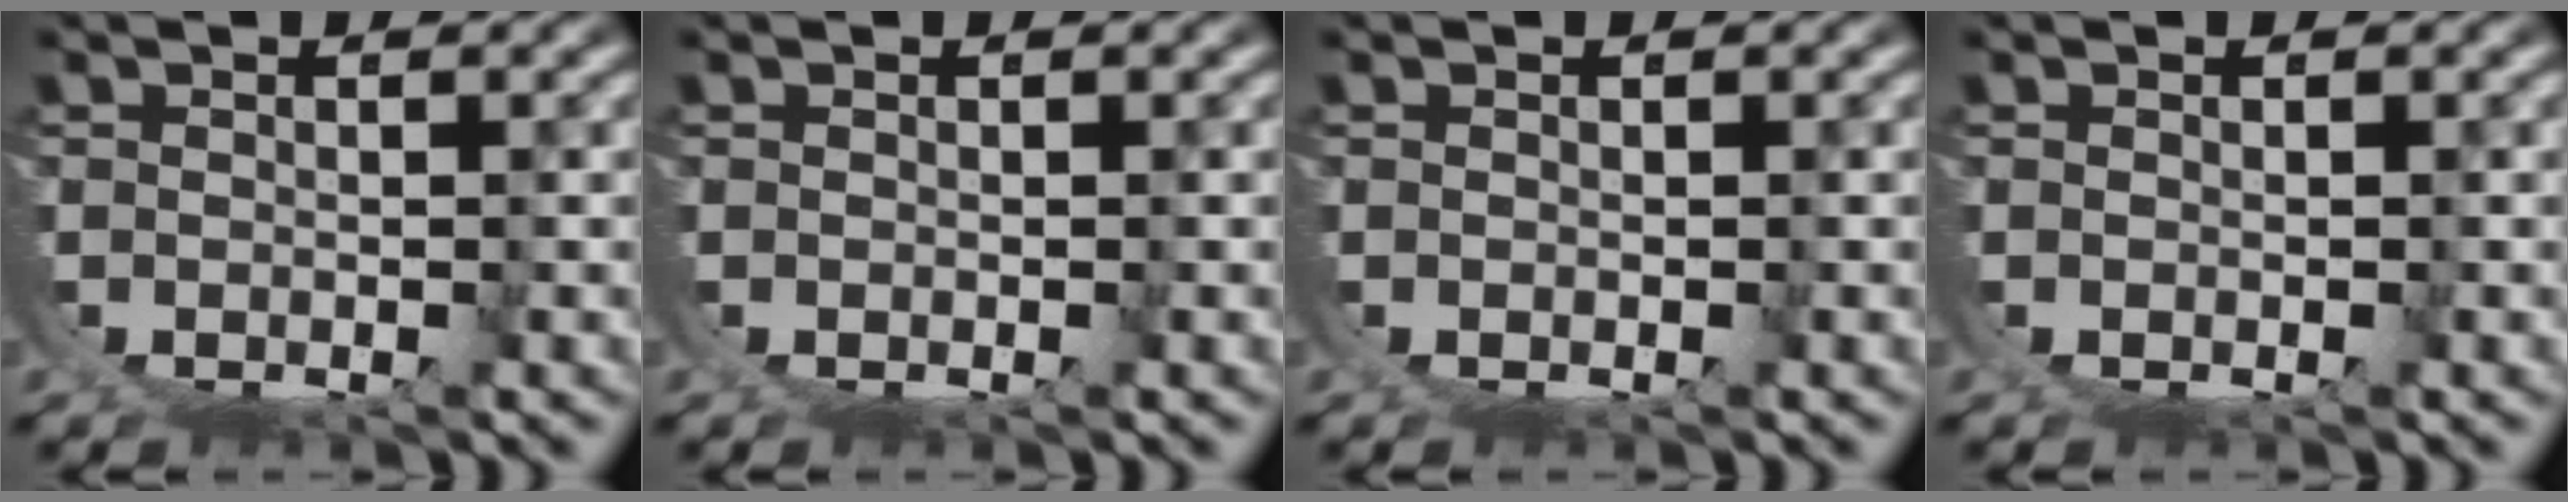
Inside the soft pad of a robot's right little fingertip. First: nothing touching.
{"total": 0.0}
{"total": 0.0}
{"total": 0.0}